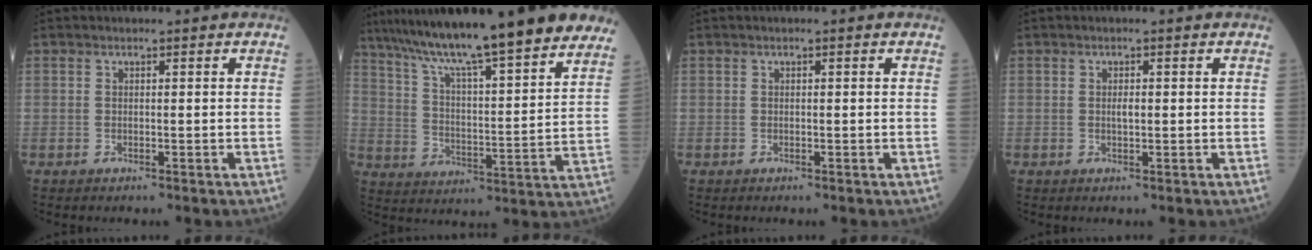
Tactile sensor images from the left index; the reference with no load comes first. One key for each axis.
{"total": 26.4, "fx": 21.8, "fy": 1.6, "fz": 14.8, "tx": -0.238, "ty": -0.006, "tz": 0.309}
{"total": 0.0}
{"total": 1.1, "fx": 0.1, "fy": 0.3, "fz": 1.0, "tx": -0.020, "ty": 0.000, "tz": 0.002}